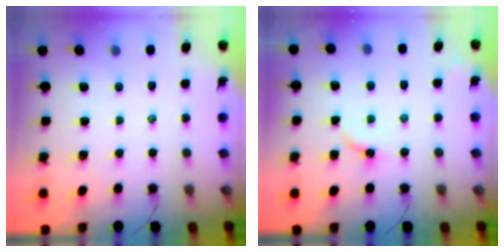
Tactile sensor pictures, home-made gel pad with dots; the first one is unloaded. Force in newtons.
{"total": 4.1, "press": 4.0, "slide": 0.7}